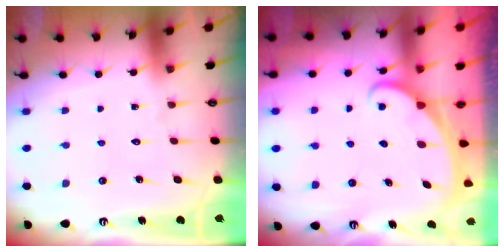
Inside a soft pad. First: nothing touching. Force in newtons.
{"total": 1.6, "press": 1.6, "slide": 0.0}